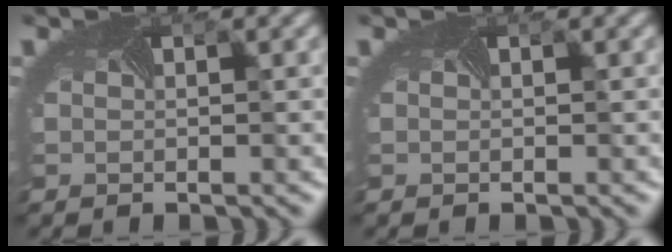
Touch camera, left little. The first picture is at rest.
{"total": 0.0}